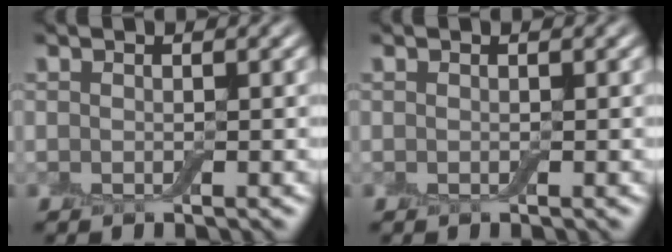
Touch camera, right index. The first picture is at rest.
{"total": 0.0}